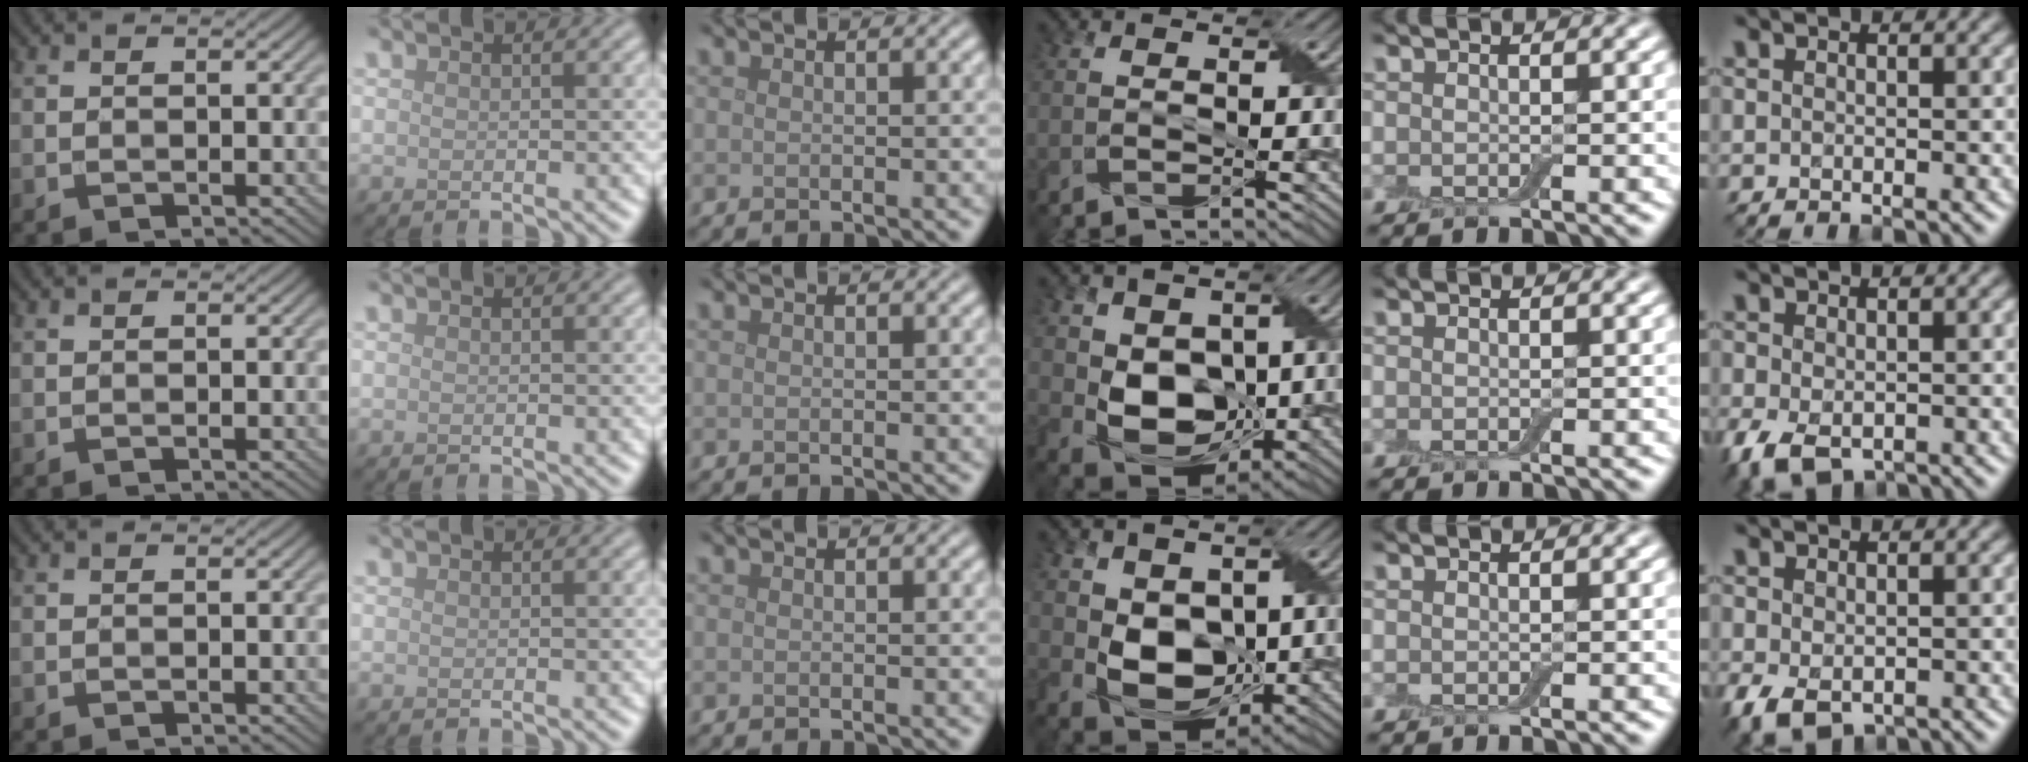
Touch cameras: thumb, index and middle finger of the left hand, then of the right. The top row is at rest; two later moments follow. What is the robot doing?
{"motion": "wrap", "object": "adhesive wrap"}